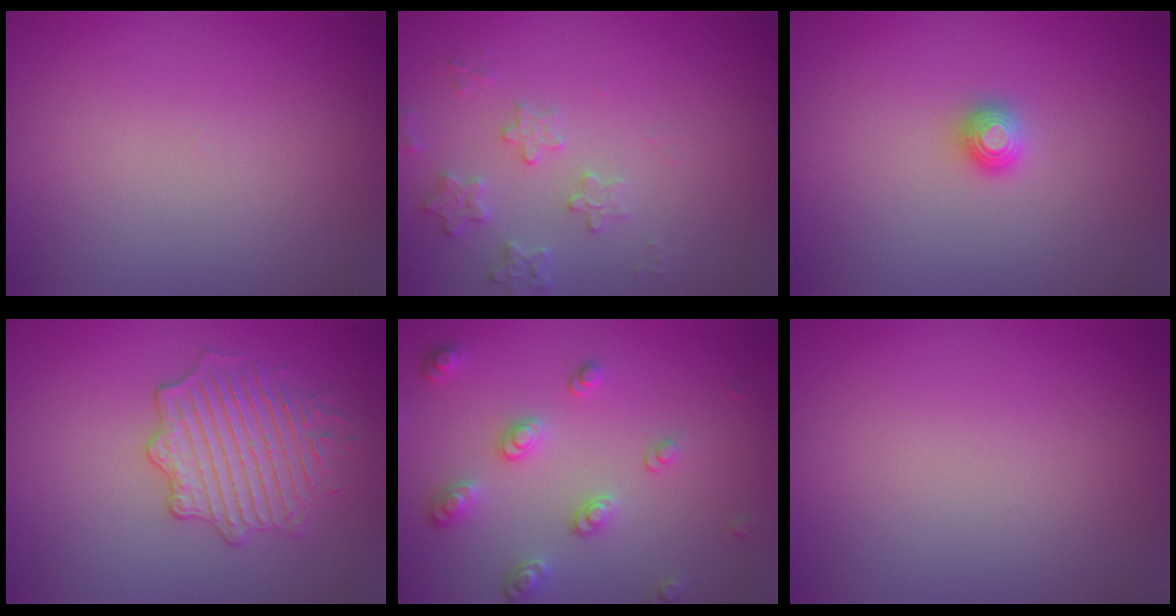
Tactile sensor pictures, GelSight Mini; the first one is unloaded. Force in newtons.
{"total": 2.5, "press": 2.4, "slide": 0.6}
{"total": 1.2, "press": 1.2, "slide": 0.1}
{"total": 3.8, "press": 3.6, "slide": 1.2}
{"total": 3.2, "press": 2.7, "slide": 1.8}
{"total": 0.0}